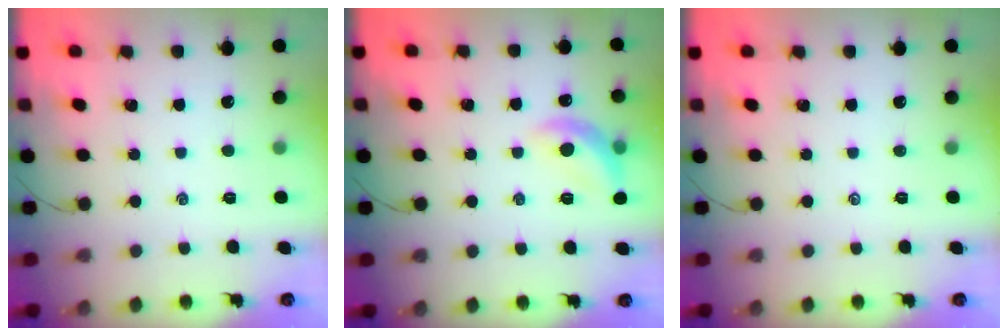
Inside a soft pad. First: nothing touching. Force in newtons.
{"total": 10.8, "press": 10.7, "slide": 1.1}
{"total": 0.0}